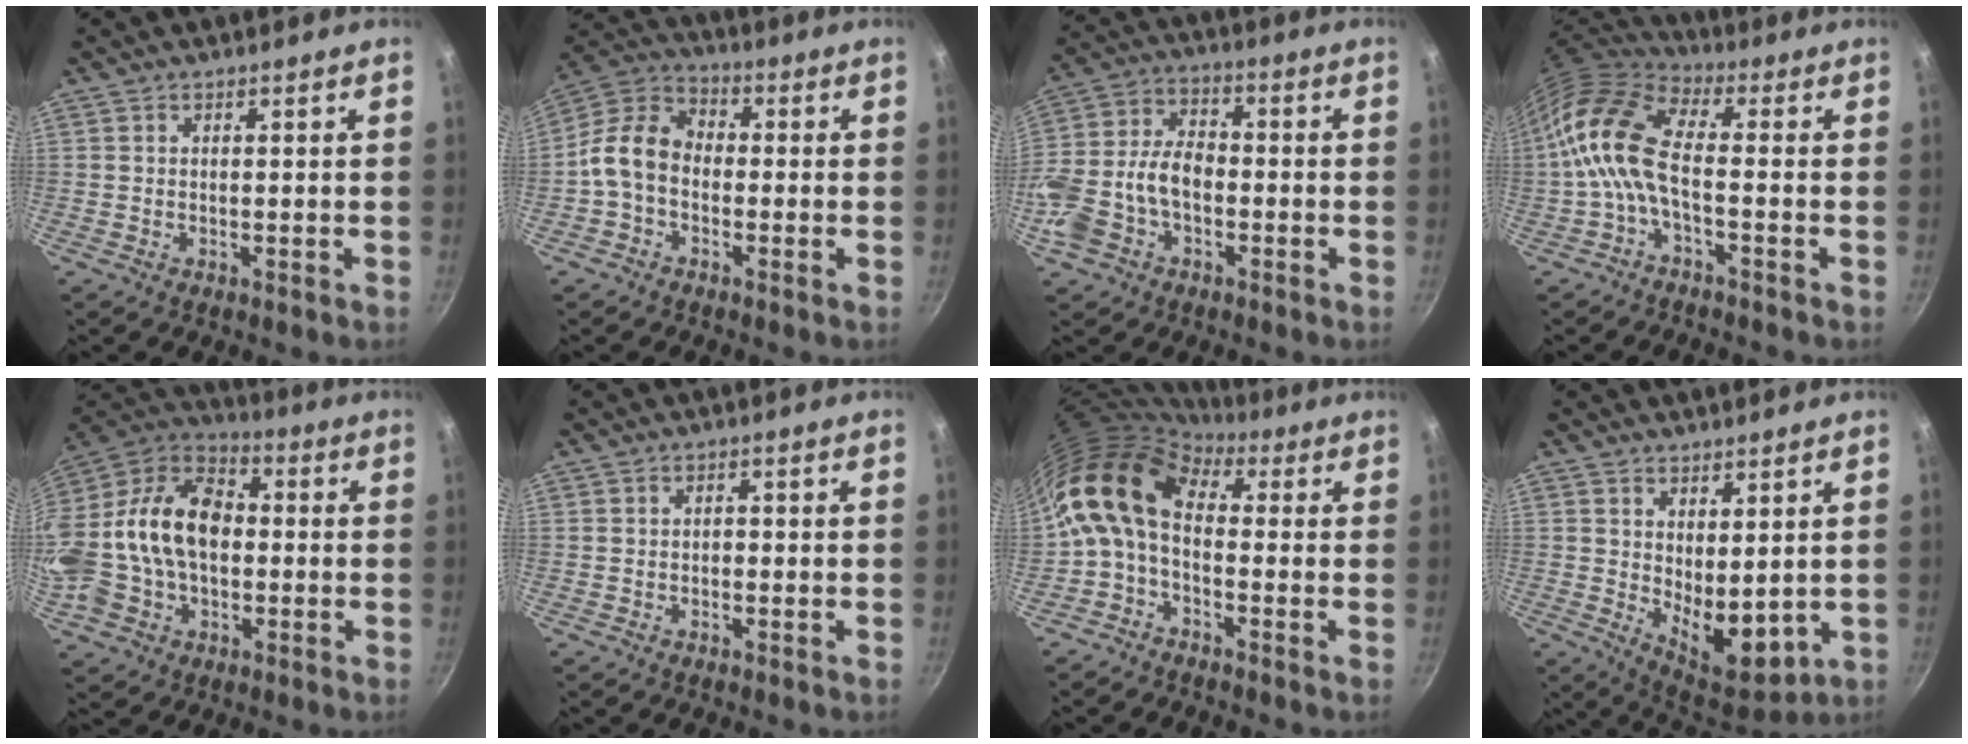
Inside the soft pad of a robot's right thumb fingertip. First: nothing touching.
{"total": 9.5, "force": [-1.9, 6.9, 6.2], "torque": [-0.102, 0.038, -0.061]}
{"total": 13.8, "force": [-3.8, 9.2, 9.6], "torque": [-0.181, 0.043, -0.077]}
{"total": 11.7, "force": [-2.2, 5.4, 10.1], "torque": [-0.213, 0.035, -0.060]}
{"total": 22.5, "force": [-1.2, 16.0, 15.9], "torque": [-0.301, 0.053, -0.027]}
{"total": 0.8, "force": [-0.3, 0.6, 0.4], "torque": [-0.006, 0.004, -0.005]}
{"total": 11.3, "force": [0.5, 7.1, 8.8], "torque": [-0.160, 0.026, -0.013]}
{"total": 10.0, "force": [1.3, 5.2, 8.4], "torque": [-0.098, -0.036, 0.040]}